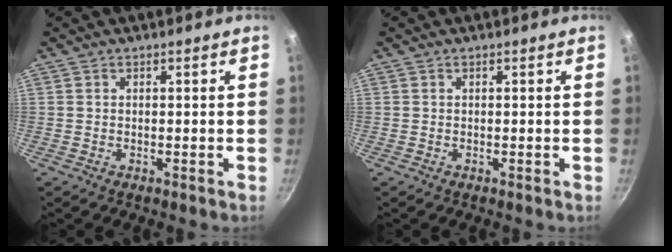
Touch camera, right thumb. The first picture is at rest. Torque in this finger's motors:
{"motor_torque": [0.00, 0.00, 0.00, 0.00, 0.00]}